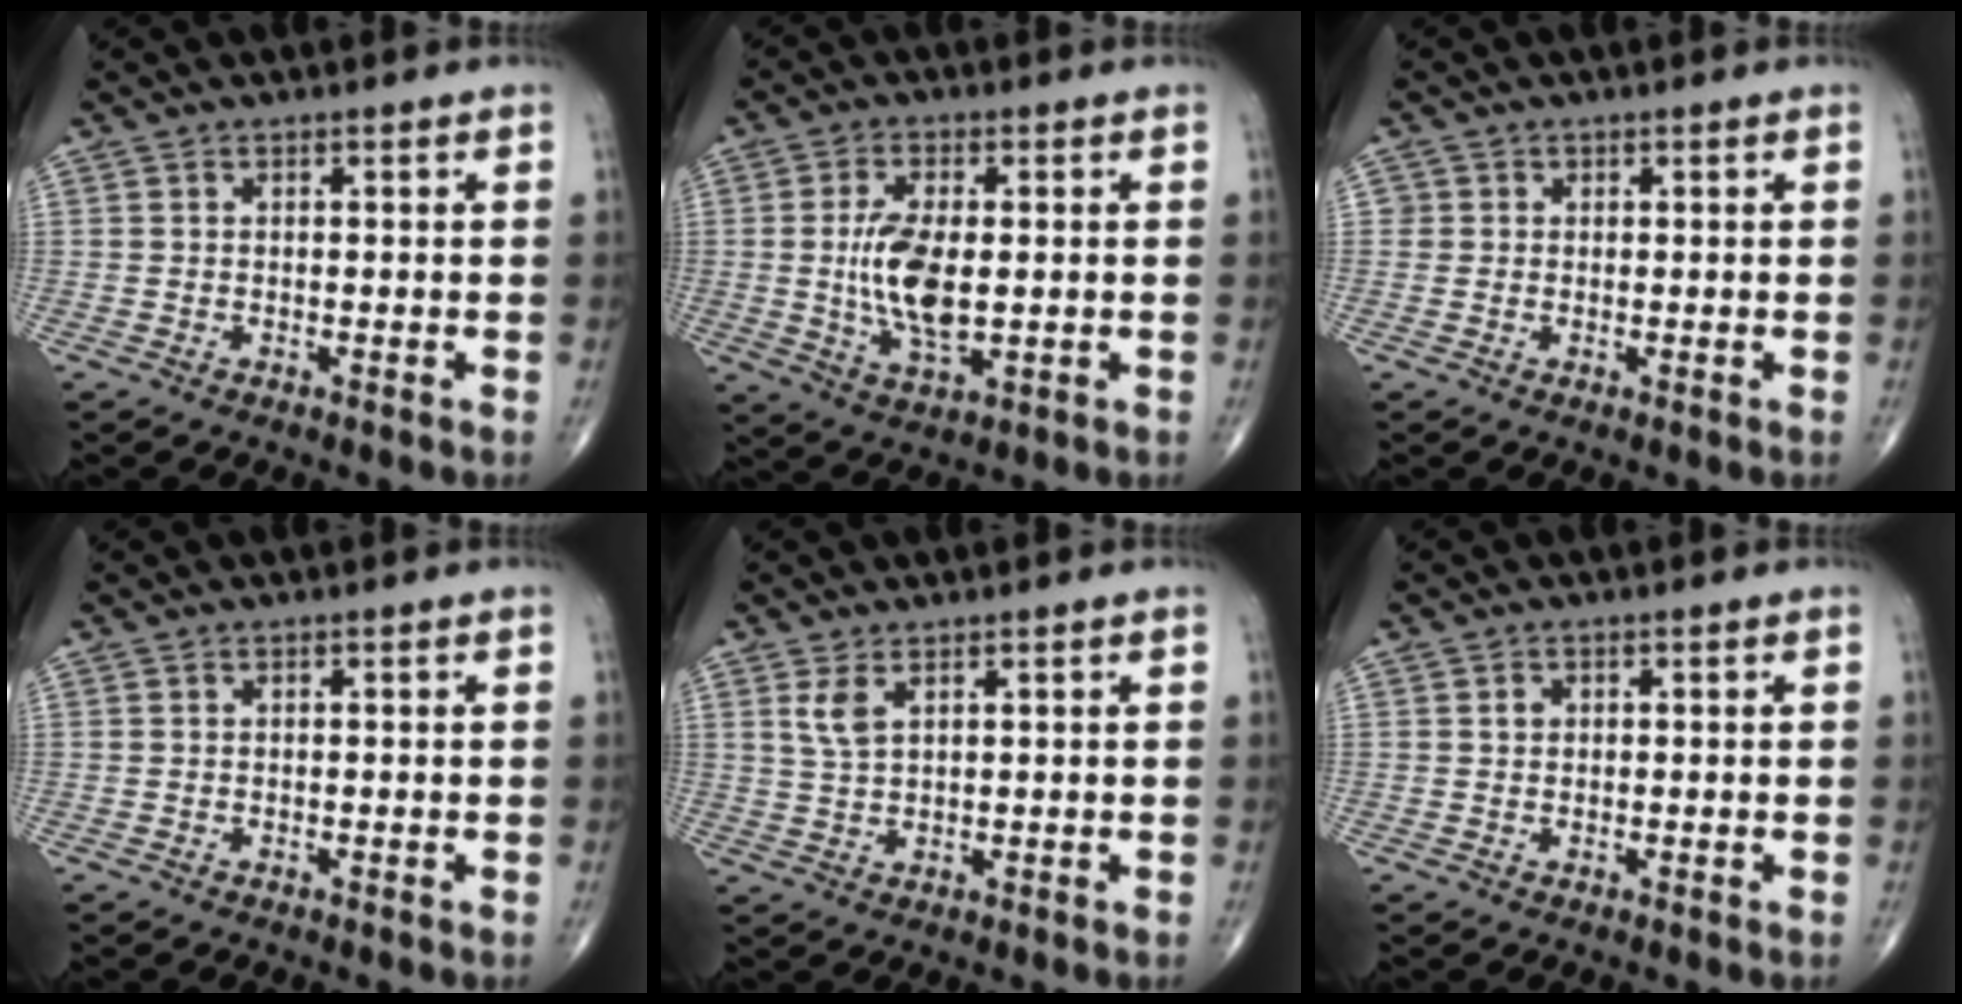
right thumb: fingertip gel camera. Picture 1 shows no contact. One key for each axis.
{"total": 10.4, "fx": 0.0, "fy": 4.8, "fz": 9.2, "tx": -0.177, "ty": -0.012, "tz": 0.006}
{"total": 1.3, "fx": 0.2, "fy": 1.3, "fz": 0.0, "tx": 0.011, "ty": 0.003, "tz": 0.000}
{"total": 0.0}
{"total": 3.3, "fx": 1.7, "fy": 1.4, "fz": 2.5, "tx": -0.051, "ty": -0.005, "tz": 0.040}
{"total": 1.1, "fx": 0.3, "fy": 0.9, "fz": 0.5, "tx": -0.003, "ty": 0.002, "tz": 0.003}